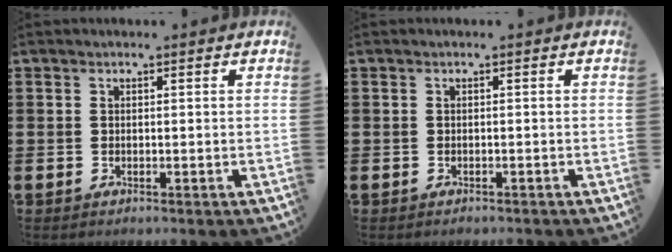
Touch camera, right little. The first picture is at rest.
{"total": 0.0}